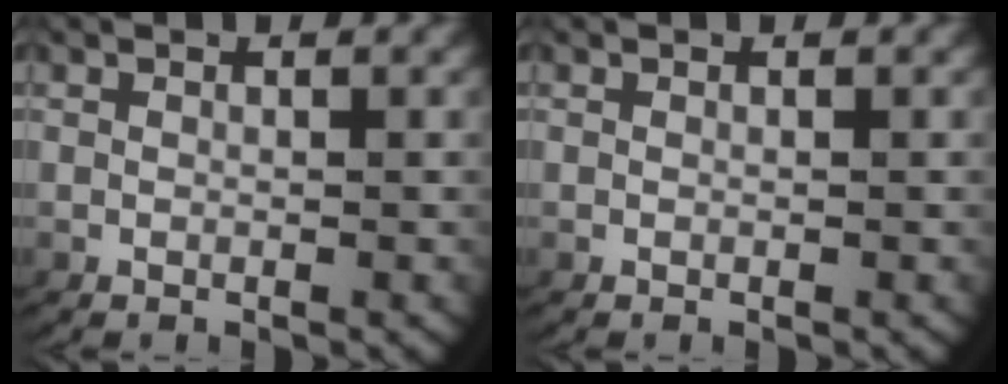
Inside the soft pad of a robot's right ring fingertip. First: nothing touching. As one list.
[{"total": 0.0}]